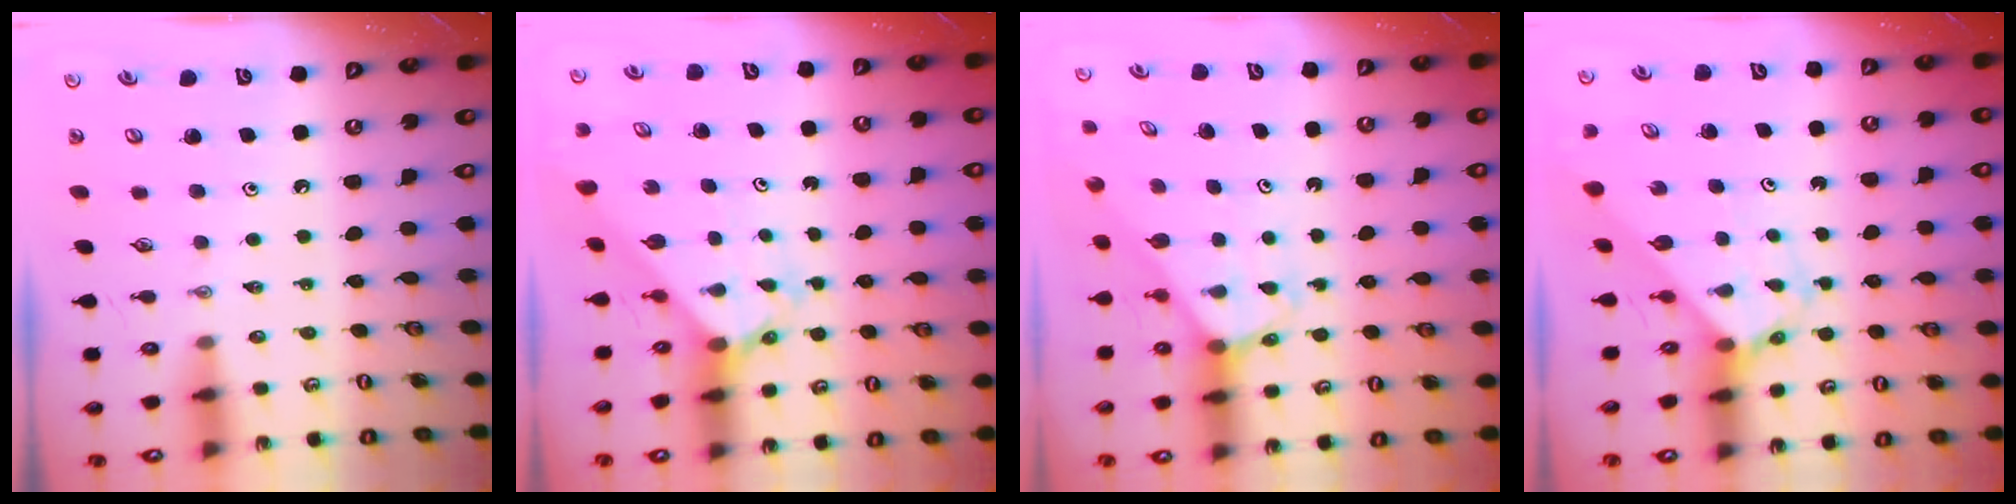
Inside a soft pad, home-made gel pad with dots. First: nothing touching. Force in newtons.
{"total": 1.8, "press": 1.8, "slide": 0.1}
{"total": 2.4, "press": 2.4, "slide": 0.2}
{"total": 2.8, "press": 2.8, "slide": 0.1}